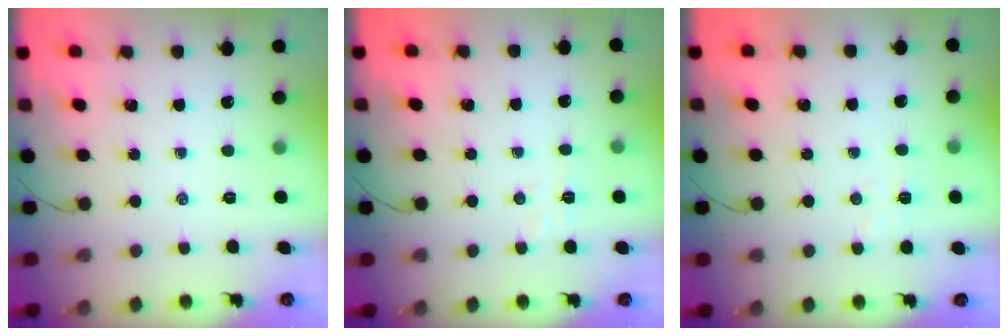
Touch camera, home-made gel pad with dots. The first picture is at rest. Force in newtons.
{"total": 3.8, "press": 3.8, "slide": 0.7}
{"total": 3.6, "press": 3.5, "slide": 0.9}